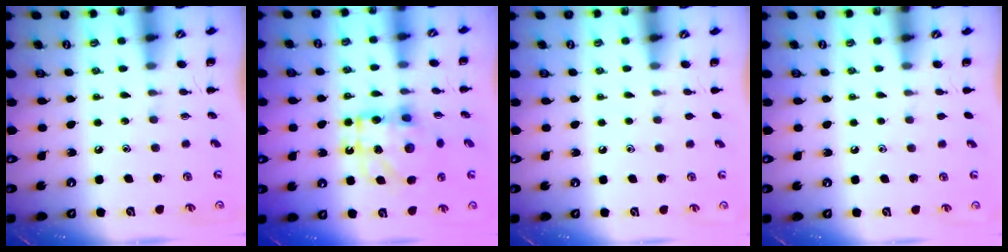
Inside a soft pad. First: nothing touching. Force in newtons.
{"total": 13.3, "press": 13.2, "slide": 1.4}
{"total": 0.6, "press": 0.6, "slide": 0.1}
{"total": 0.6, "press": 0.6, "slide": 0.1}